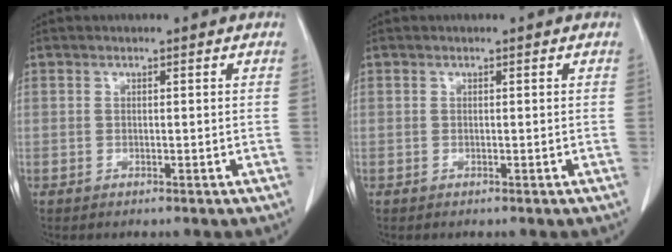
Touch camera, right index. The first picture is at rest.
{"total": 0.0}